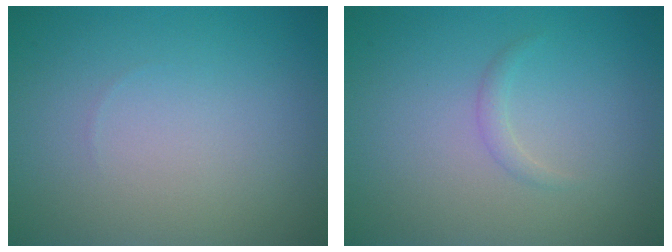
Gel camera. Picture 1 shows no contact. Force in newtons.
{"total": 0.8, "press": 0.8, "slide": 0.0}